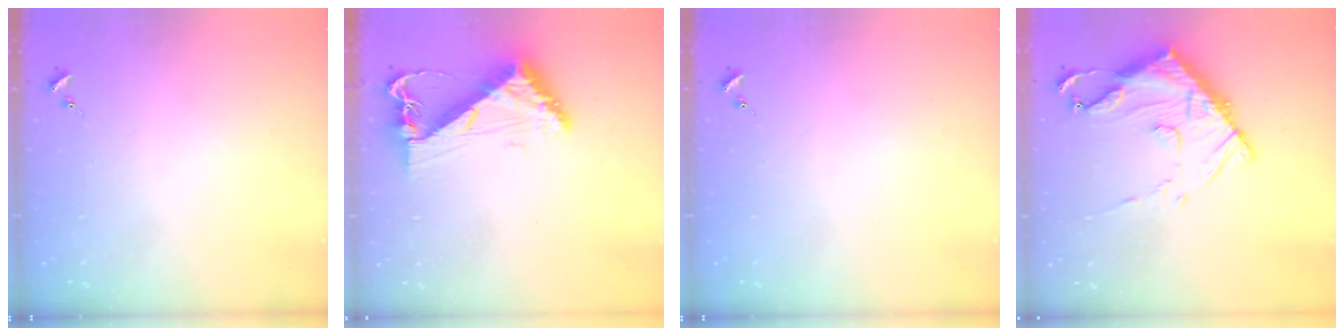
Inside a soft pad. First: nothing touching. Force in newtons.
{"total": 8.3, "press": 8.2, "slide": 1.0}
{"total": 0.0}
{"total": 16.0, "press": 16.0, "slide": 1.2}